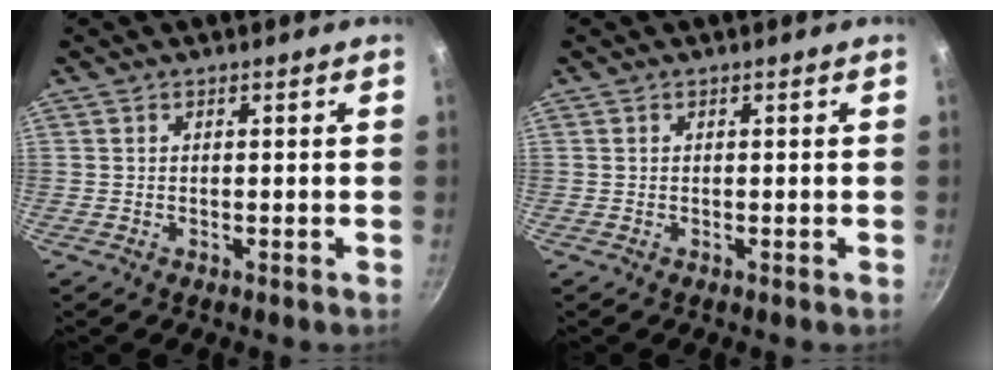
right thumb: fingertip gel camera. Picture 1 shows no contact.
{"total": 0.0}